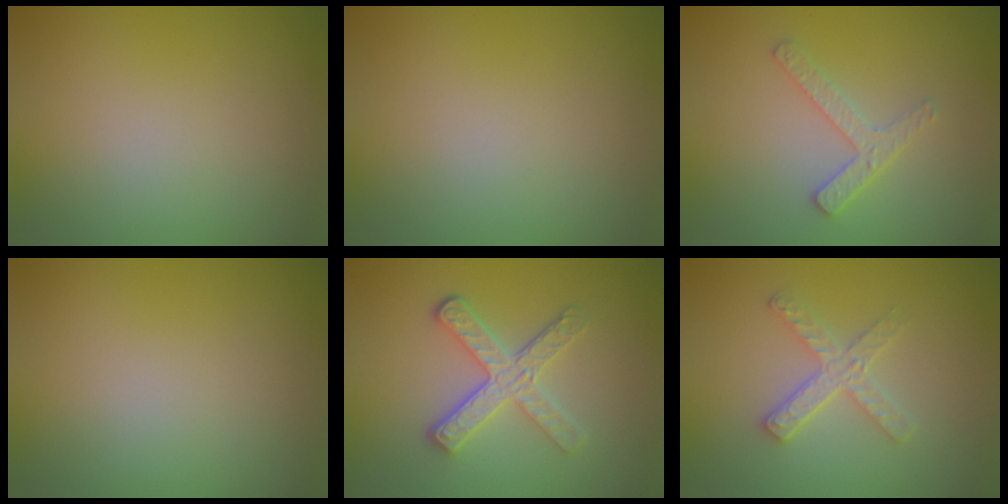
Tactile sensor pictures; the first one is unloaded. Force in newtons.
{"total": 0.0}
{"total": 2.3, "press": 2.2, "slide": 0.4}
{"total": 0.0}
{"total": 3.8, "press": 3.1, "slide": 2.2}
{"total": 2.6, "press": 2.5, "slide": 0.4}